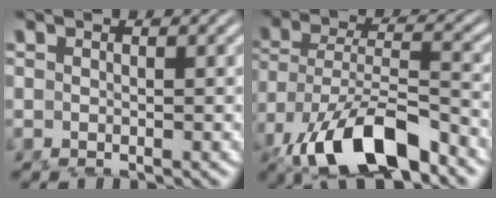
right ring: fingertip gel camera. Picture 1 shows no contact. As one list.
[{"total": 8.2, "force": [-4.1, 3.4, 6.3], "torque": [-0.124, -0.041, -0.044]}]